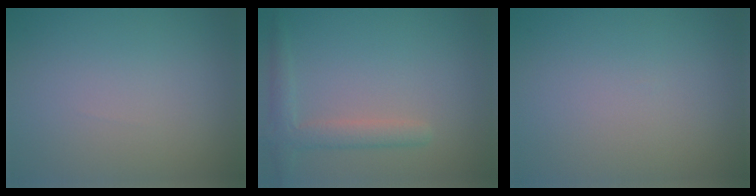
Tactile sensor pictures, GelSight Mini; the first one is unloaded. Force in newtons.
{"total": 2.6, "press": 2.5, "slide": 0.2}
{"total": 0.0}